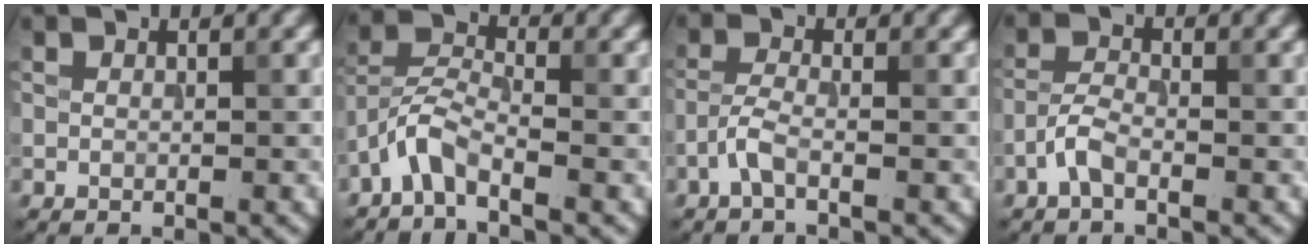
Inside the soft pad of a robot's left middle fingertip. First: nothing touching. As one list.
[{"total": 3.0, "force": [-2.3, 0.8, 1.8], "torque": [-0.041, 0.011, -0.055]}, {"total": 1.9, "force": [-1.1, 0.4, 1.5], "torque": [-0.035, 0.004, -0.031]}, {"total": 2.1, "force": [-1.3, 0.8, 1.5], "torque": [-0.032, 0.007, -0.034]}]